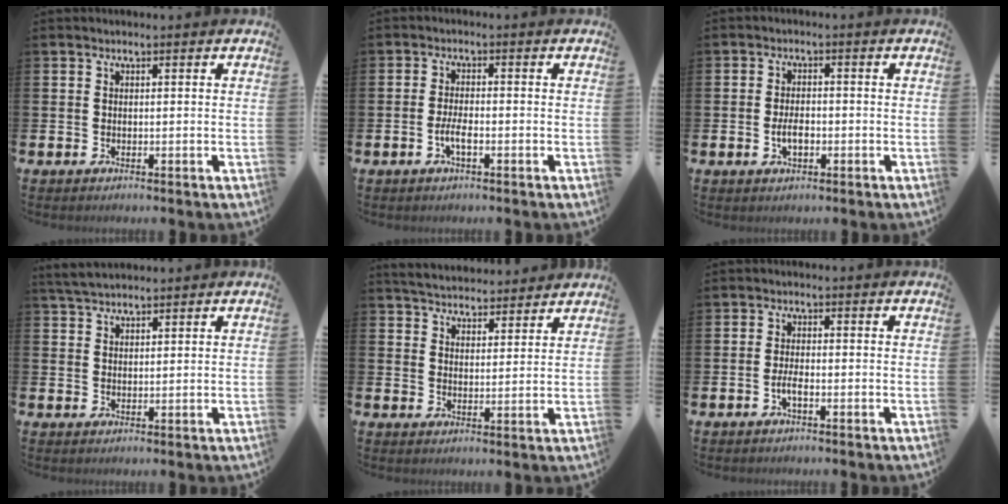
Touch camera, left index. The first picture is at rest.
{"total": 2.7, "force": [-1.0, 0.8, 2.3], "torque": [-0.051, 0.002, -0.021]}
{"total": 3.0, "force": [-0.7, 1.6, 2.4], "torque": [-0.033, -0.002, -0.016]}
{"total": 3.3, "force": [3.1, 0.8, 0.8], "torque": [-0.016, -0.009, 0.057]}
{"total": 4.9, "force": [4.8, 0.7, 0.0], "torque": [-0.022, -0.025, 0.088]}
{"total": 1.9, "force": [-0.9, 0.5, 1.7], "torque": [-0.033, 0.004, -0.016]}